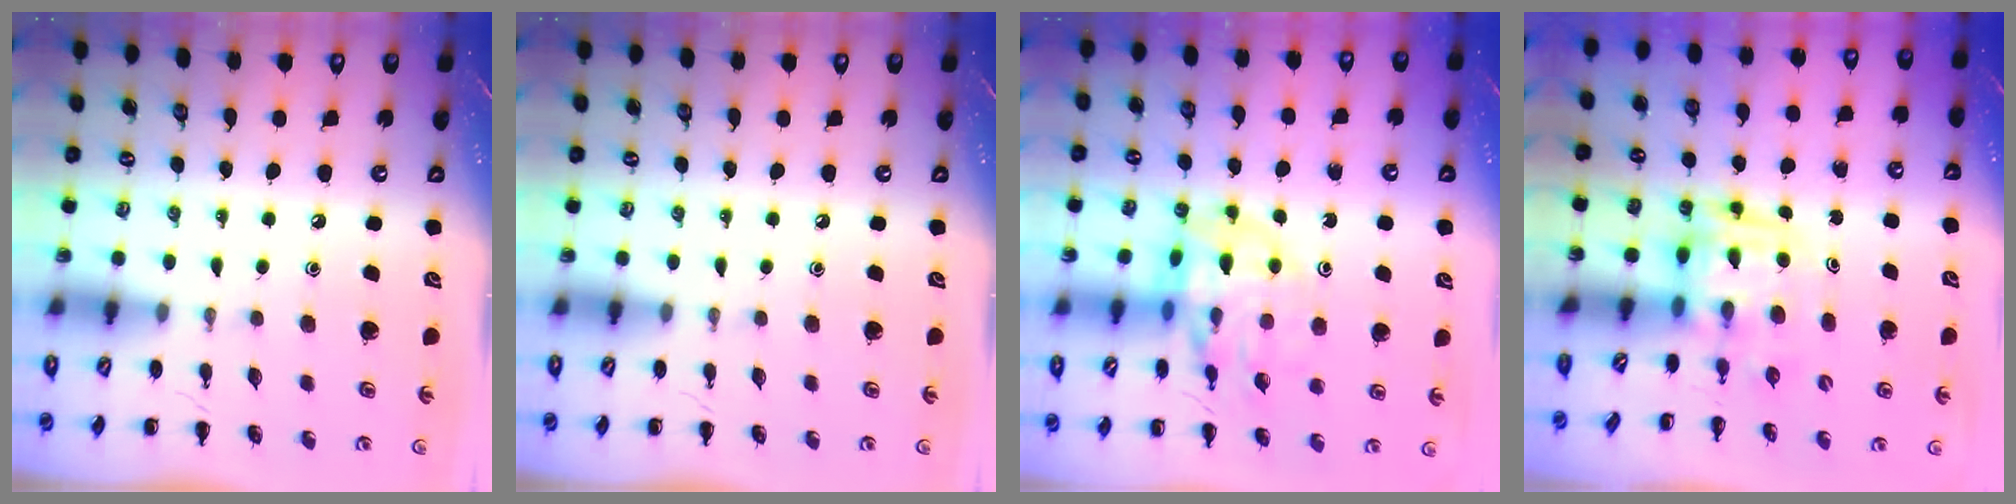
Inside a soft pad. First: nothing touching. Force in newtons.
{"total": 0.0}
{"total": 12.5, "press": 12.4, "slide": 2.1}
{"total": 3.7, "press": 3.7, "slide": 0.7}